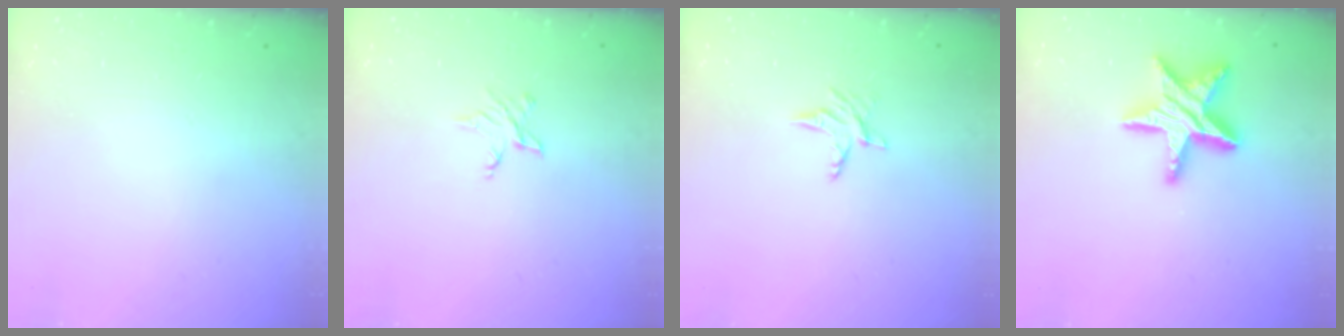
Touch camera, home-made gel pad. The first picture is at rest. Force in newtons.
{"total": 3.8, "press": 3.8, "slide": 0.5}
{"total": 3.8, "press": 3.8, "slide": 0.4}
{"total": 16.0, "press": 16.0, "slide": 1.4}